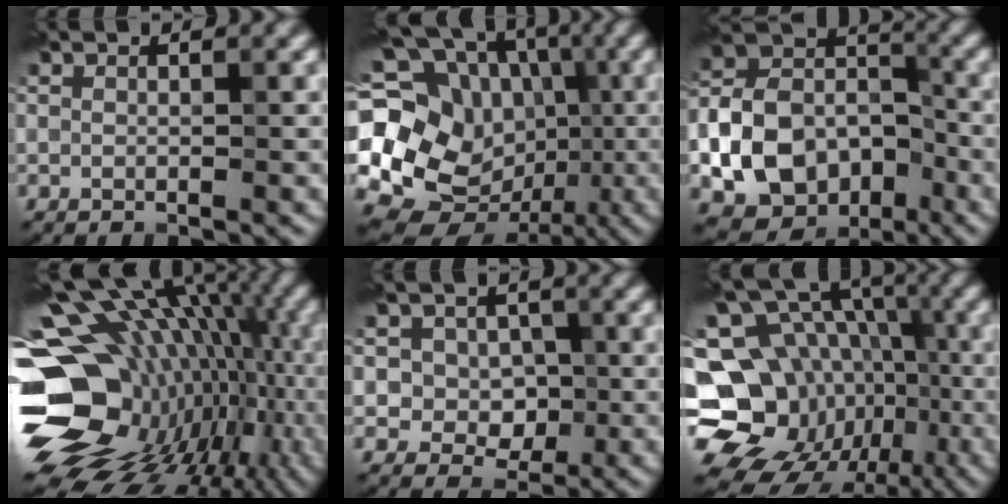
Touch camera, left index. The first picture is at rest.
{"total": 20.3, "force": [-0.9, 17.9, 9.6], "torque": [-0.209, 0.033, -0.037]}
{"total": 11.2, "force": [-3.9, 8.3, 6.4], "torque": [-0.123, -0.001, -0.076]}
{"total": 18.7, "force": [-2.6, 13.2, 12.9], "torque": [-0.209, -0.003, -0.018]}
{"total": 4.3, "force": [0.3, 3.8, 1.9], "torque": [-0.012, 0.008, -0.009]}
{"total": 19.9, "force": [-6.6, 16.8, 8.3], "torque": [-0.171, 0.002, -0.112]}